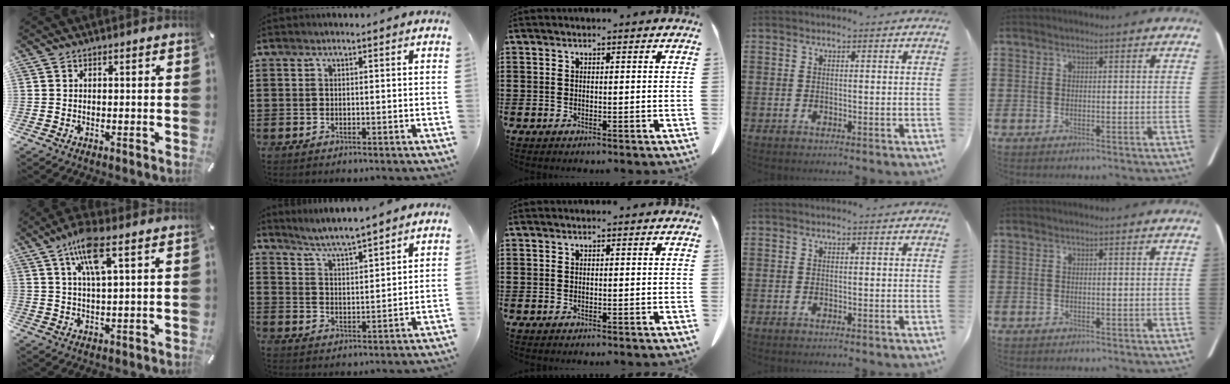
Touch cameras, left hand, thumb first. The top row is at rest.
{"thumb": {"total": 9.3, "force": [4.6, 2.2, 7.8], "torque": [-0.153, 0.004, 0.079]}, "index": {"total": 4.4, "force": [4.2, -0.7, 1.0], "torque": [-0.038, -0.026, 0.071]}}